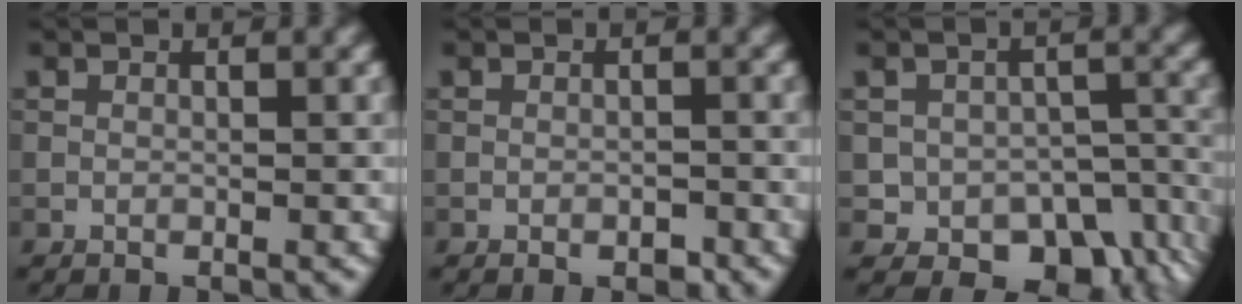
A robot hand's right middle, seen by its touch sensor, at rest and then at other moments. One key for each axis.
{"total": 1.3, "fx": -0.7, "fy": 0.6, "fz": 0.8, "tx": -0.011, "ty": -0.002, "tz": -0.010}
{"total": 8.7, "fx": -4.0, "fy": 6.1, "fz": 4.7, "tx": -0.055, "ty": -0.030, "tz": -0.043}